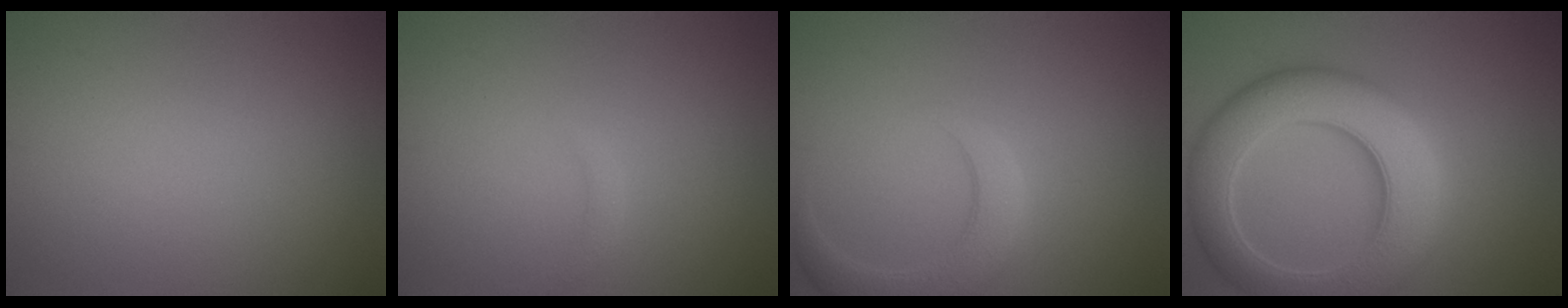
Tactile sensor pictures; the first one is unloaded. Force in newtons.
{"total": 0.9, "press": 0.9, "slide": 0.1}
{"total": 4.1, "press": 4.1, "slide": 0.3}
{"total": 9.9, "press": 9.9, "slide": 0.5}